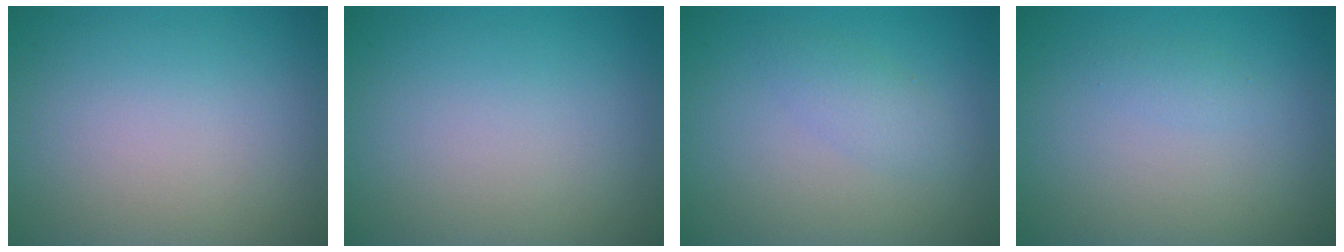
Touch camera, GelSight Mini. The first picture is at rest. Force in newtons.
{"total": 0.0}
{"total": 1.7, "press": 1.7, "slide": 0.0}
{"total": 0.7, "press": 0.7, "slide": 0.0}